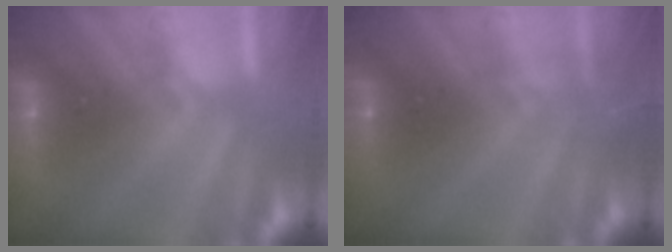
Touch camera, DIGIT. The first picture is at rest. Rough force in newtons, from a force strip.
{"total": 2.8}